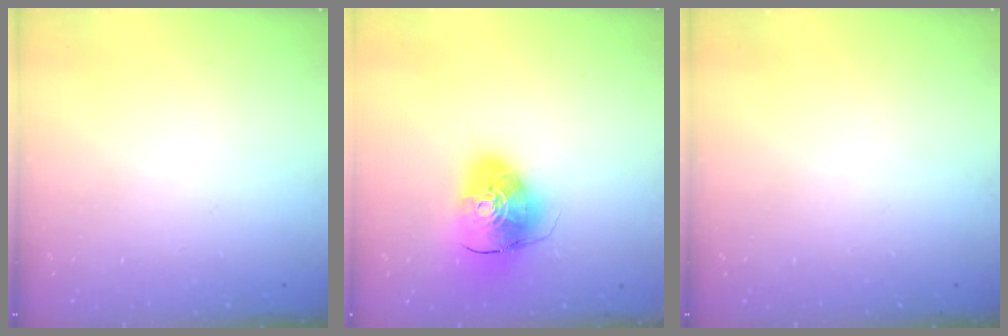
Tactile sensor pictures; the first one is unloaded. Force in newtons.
{"total": 10.9, "press": 10.7, "slide": 1.6}
{"total": 0.0}